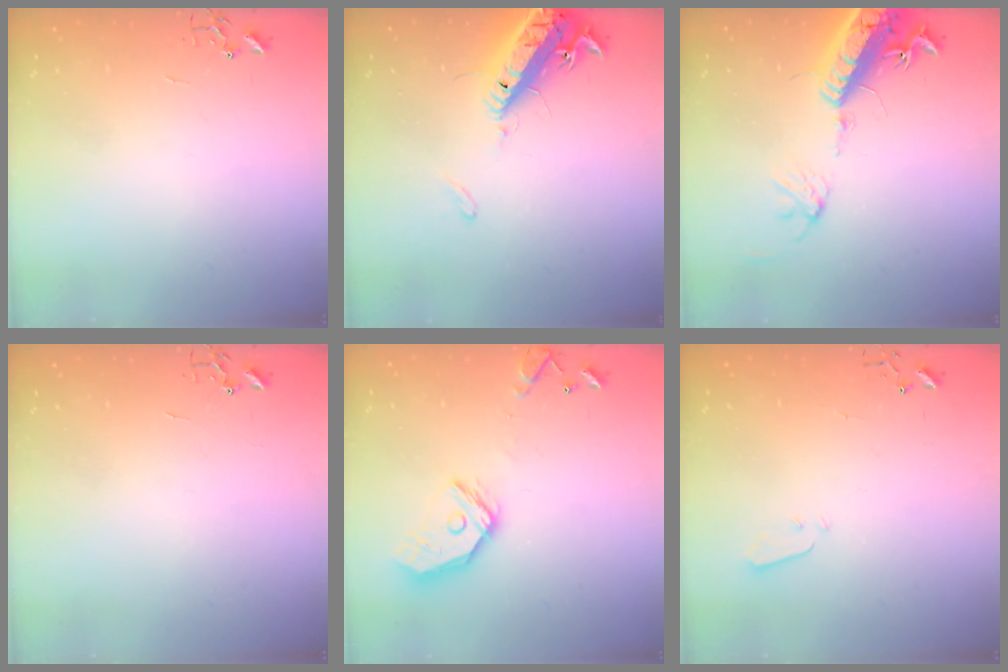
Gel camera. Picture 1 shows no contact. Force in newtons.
{"total": 16.2, "press": 15.7, "slide": 3.6}
{"total": 18.2, "press": 17.7, "slide": 4.2}
{"total": 0.0}
{"total": 14.6, "press": 14.4, "slide": 1.8}
{"total": 3.0, "press": 3.0, "slide": 0.3}